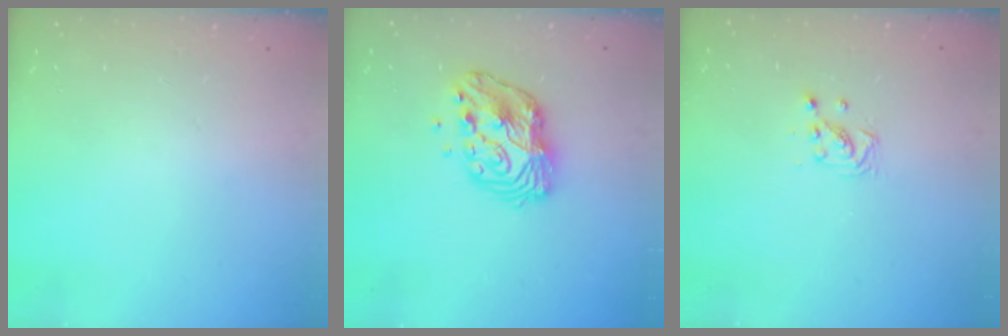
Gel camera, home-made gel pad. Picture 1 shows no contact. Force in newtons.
{"total": 11.9, "press": 11.9, "slide": 0.8}
{"total": 2.9, "press": 2.9, "slide": 0.3}